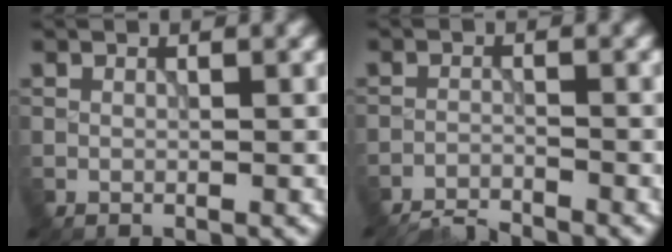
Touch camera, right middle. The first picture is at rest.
{"total": 3.2, "force": [-3.1, 0.2, 0.5], "torque": [-0.011, -0.005, -0.064]}